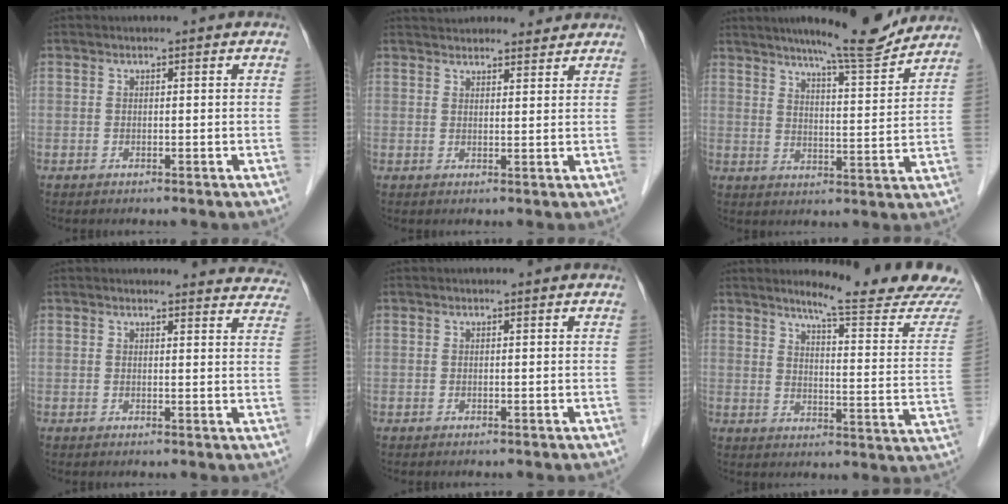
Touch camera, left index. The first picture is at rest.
{"total": 10.2, "force": [9.6, 2.4, 2.4], "torque": [-0.020, 0.028, 0.124]}
{"total": 11.7, "force": [10.5, 0.4, 5.1], "torque": [-0.075, -0.008, 0.146]}
{"total": 12.6, "force": [12.2, 2.7, 1.2], "torque": [0.029, -0.035, 0.099]}
{"total": 0.0}
{"total": 17.7, "force": [16.5, -0.9, 6.3], "torque": [-0.087, -0.102, 0.196]}